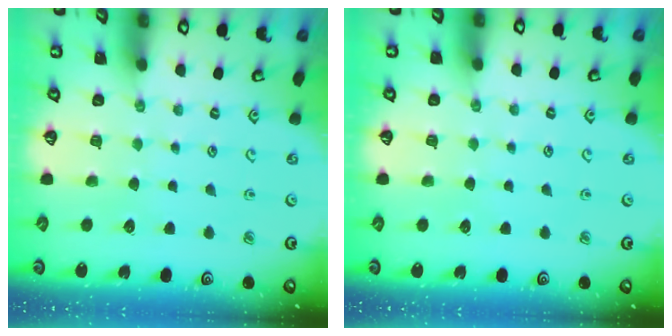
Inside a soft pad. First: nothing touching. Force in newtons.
{"total": 0.0}